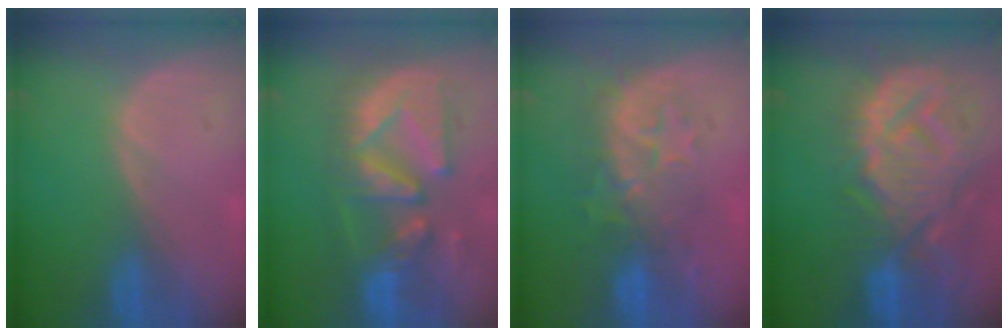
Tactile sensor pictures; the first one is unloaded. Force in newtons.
{"total": 12.0, "press": 11.0, "slide": 4.8}
{"total": 8.1, "press": 7.9, "slide": 1.7}
{"total": 14.4, "press": 12.4, "slide": 7.3}